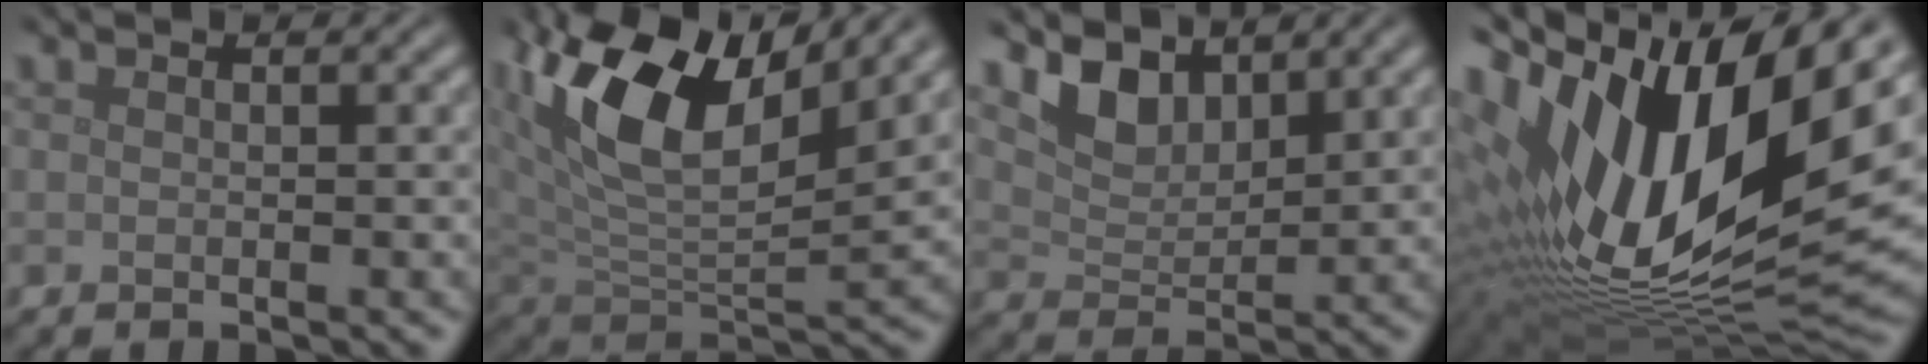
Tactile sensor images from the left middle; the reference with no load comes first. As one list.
[{"total": 12.8, "force": [5.9, 5.9, 9.7], "torque": [-0.187, 0.013, 0.107]}, {"total": 3.8, "force": [3.1, 1.6, 1.5], "torque": [-0.041, -0.006, 0.056]}, {"total": 20.3, "force": [4.3, 9.4, 17.5], "torque": [-0.336, -0.018, 0.085]}]